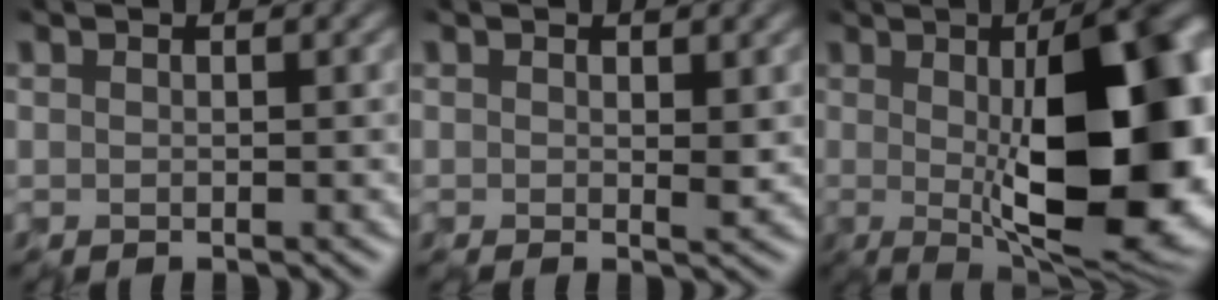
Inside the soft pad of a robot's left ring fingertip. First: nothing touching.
{"total": 1.2, "force": [0.4, 0.5, 1.0], "torque": [-0.018, -0.006, 0.008]}
{"total": 16.6, "force": [0.0, 5.9, 15.6], "torque": [-0.177, -0.003, -0.001]}